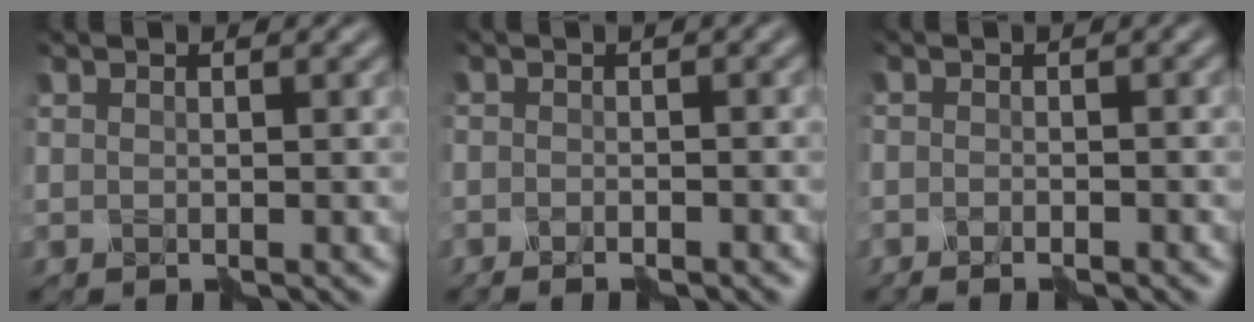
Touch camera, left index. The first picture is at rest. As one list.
[{"total": 2.4, "force": [-1.0, 0.7, 2.1], "torque": [-0.015, 0.002, -0.023]}, {"total": 1.9, "force": [-1.2, 0.3, 1.4], "torque": [-0.012, 0.000, -0.026]}]